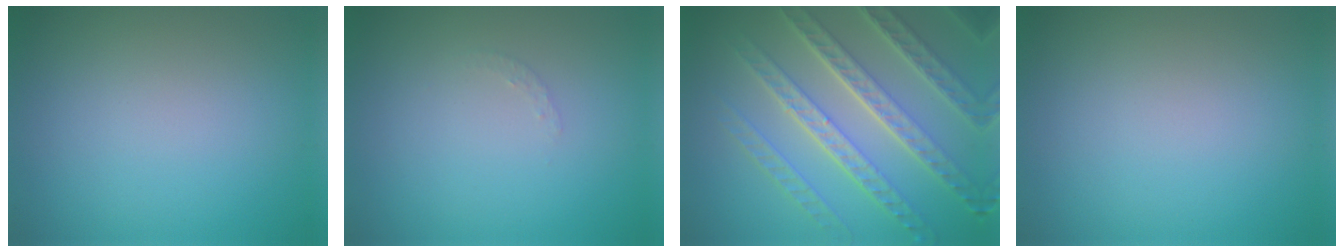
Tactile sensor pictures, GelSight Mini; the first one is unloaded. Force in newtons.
{"total": 0.7, "press": 0.7, "slide": 0.1}
{"total": 8.0, "press": 5.7, "slide": 5.6}
{"total": 0.0}